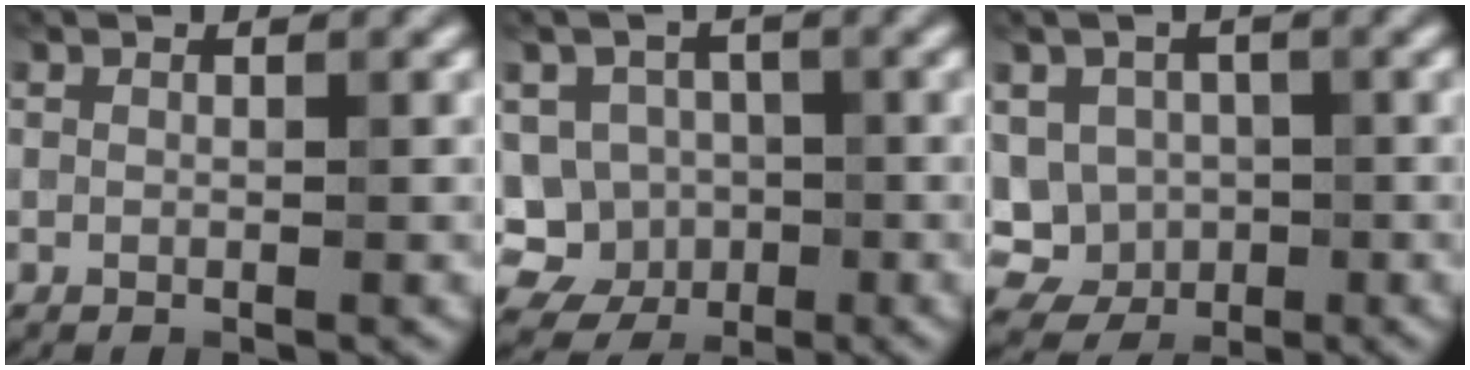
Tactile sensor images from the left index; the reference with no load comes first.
{"total": 6.7, "force": [-1.9, 6.2, 1.7], "torque": [-0.006, 0.010, -0.054]}
{"total": 6.0, "force": [-0.6, 5.7, 1.9], "torque": [-0.028, 0.013, -0.029]}